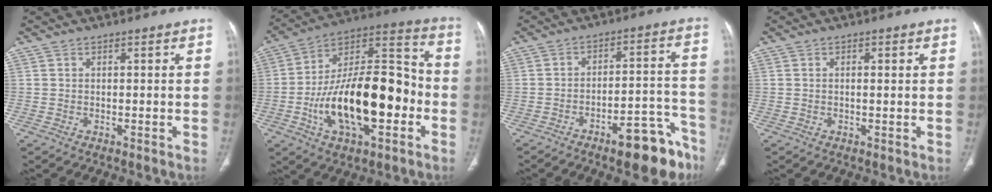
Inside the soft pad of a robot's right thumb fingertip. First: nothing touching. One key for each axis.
{"total": 26.3, "fx": -5.9, "fy": 12.5, "fz": 22.4, "tx": -0.360, "ty": 0.042, "tz": -0.092}
{"total": 13.7, "fx": -9.0, "fy": 4.6, "fz": 9.3, "tx": -0.088, "ty": 0.082, "tz": -0.126}
{"total": 1.2, "fx": 0.4, "fy": 0.3, "fz": 1.1, "tx": -0.019, "ty": 0.002, "tz": 0.005}